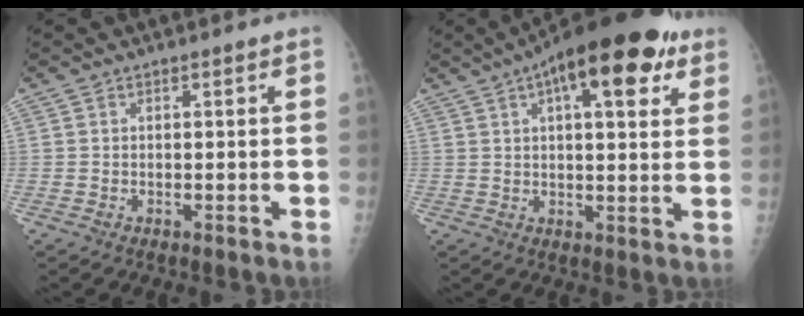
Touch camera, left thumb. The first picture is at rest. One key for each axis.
{"total": 17.9, "fx": 8.8, "fy": 6.7, "fz": 14.1, "tx": -0.189, "ty": 0.002, "tz": 0.124}